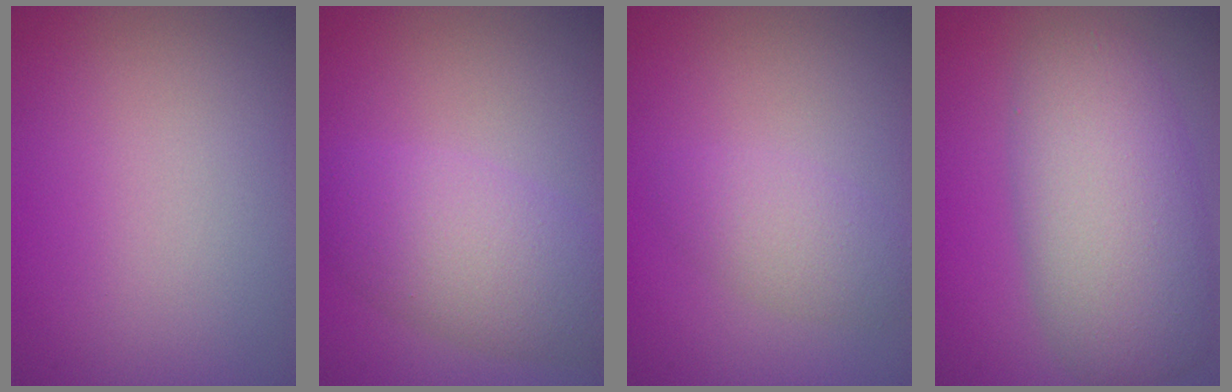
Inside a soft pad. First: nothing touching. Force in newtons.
{"total": 5.6, "press": 5.6, "slide": 0.1}
{"total": 2.6, "press": 2.6, "slide": 0.1}
{"total": 8.2, "press": 8.2, "slide": 0.4}